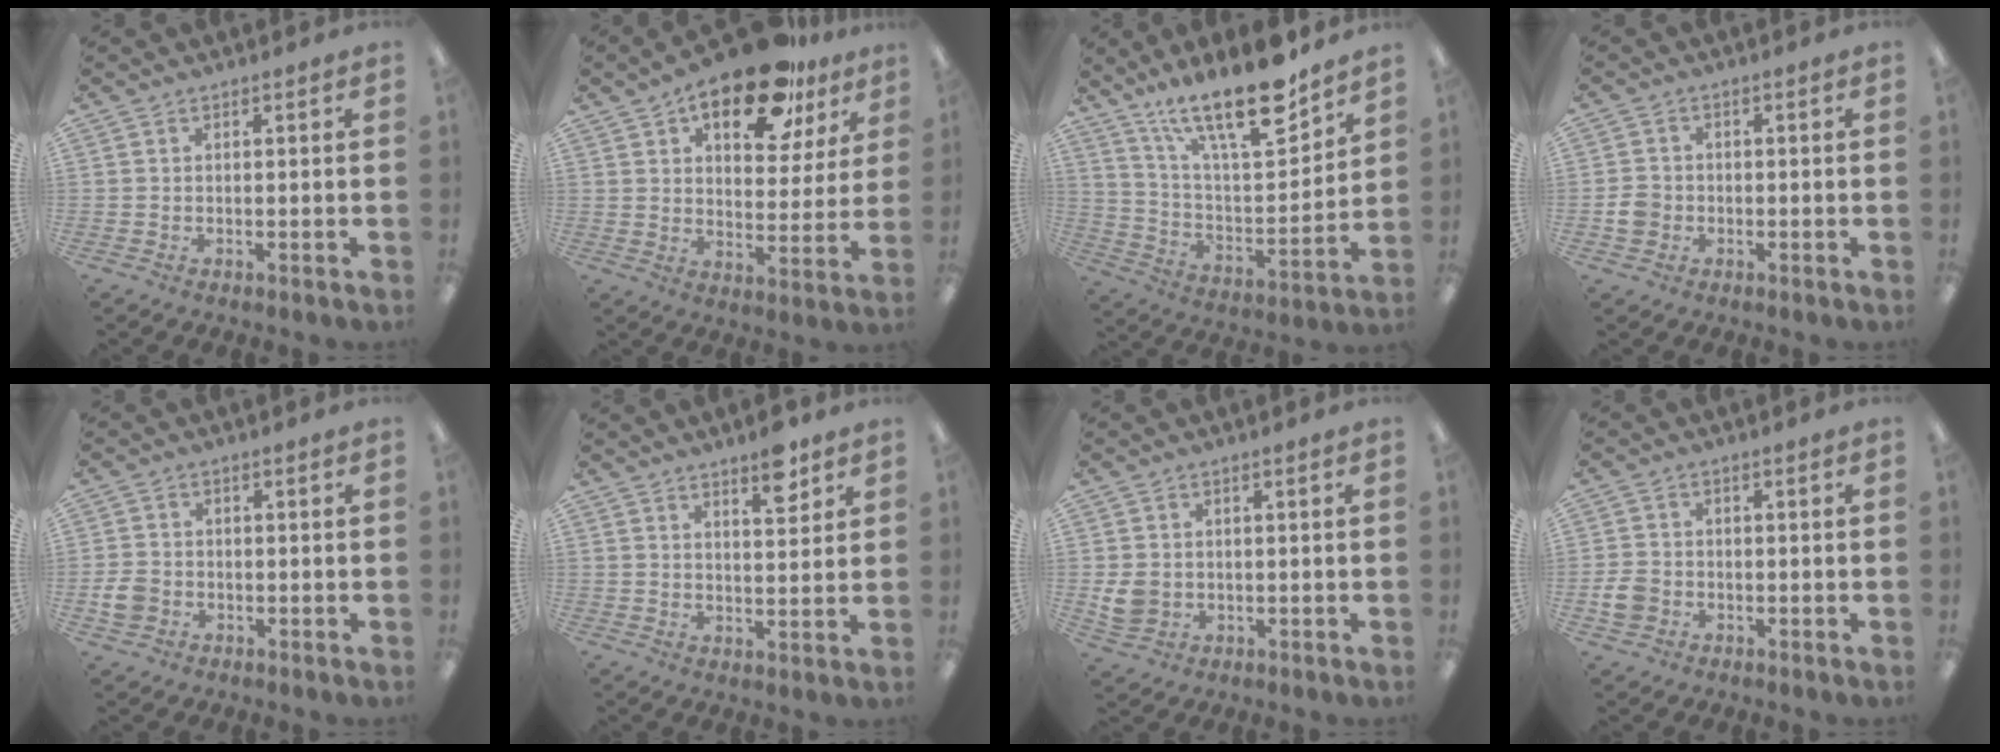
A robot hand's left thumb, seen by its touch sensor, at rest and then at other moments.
{"total": 18.9, "force": [12.3, 8.4, 11.6], "torque": [-0.166, -0.058, 0.202]}
{"total": 20.8, "force": [15.3, 5.6, 13.0], "torque": [-0.224, -0.099, 0.260]}
{"total": 3.7, "force": [-1.0, 3.3, 1.4], "torque": [-0.022, 0.006, -0.017]}
{"total": 4.4, "force": [-1.3, 3.7, 2.0], "torque": [-0.044, 0.004, -0.023]}
{"total": 6.9, "force": [5.1, 2.2, 4.1], "torque": [-0.044, -0.031, 0.080]}
{"total": 4.9, "force": [0.2, 4.3, 2.3], "torque": [-0.034, 0.001, 0.006]}
{"total": 4.5, "force": [-1.4, 3.7, 2.0], "torque": [-0.044, 0.006, -0.026]}